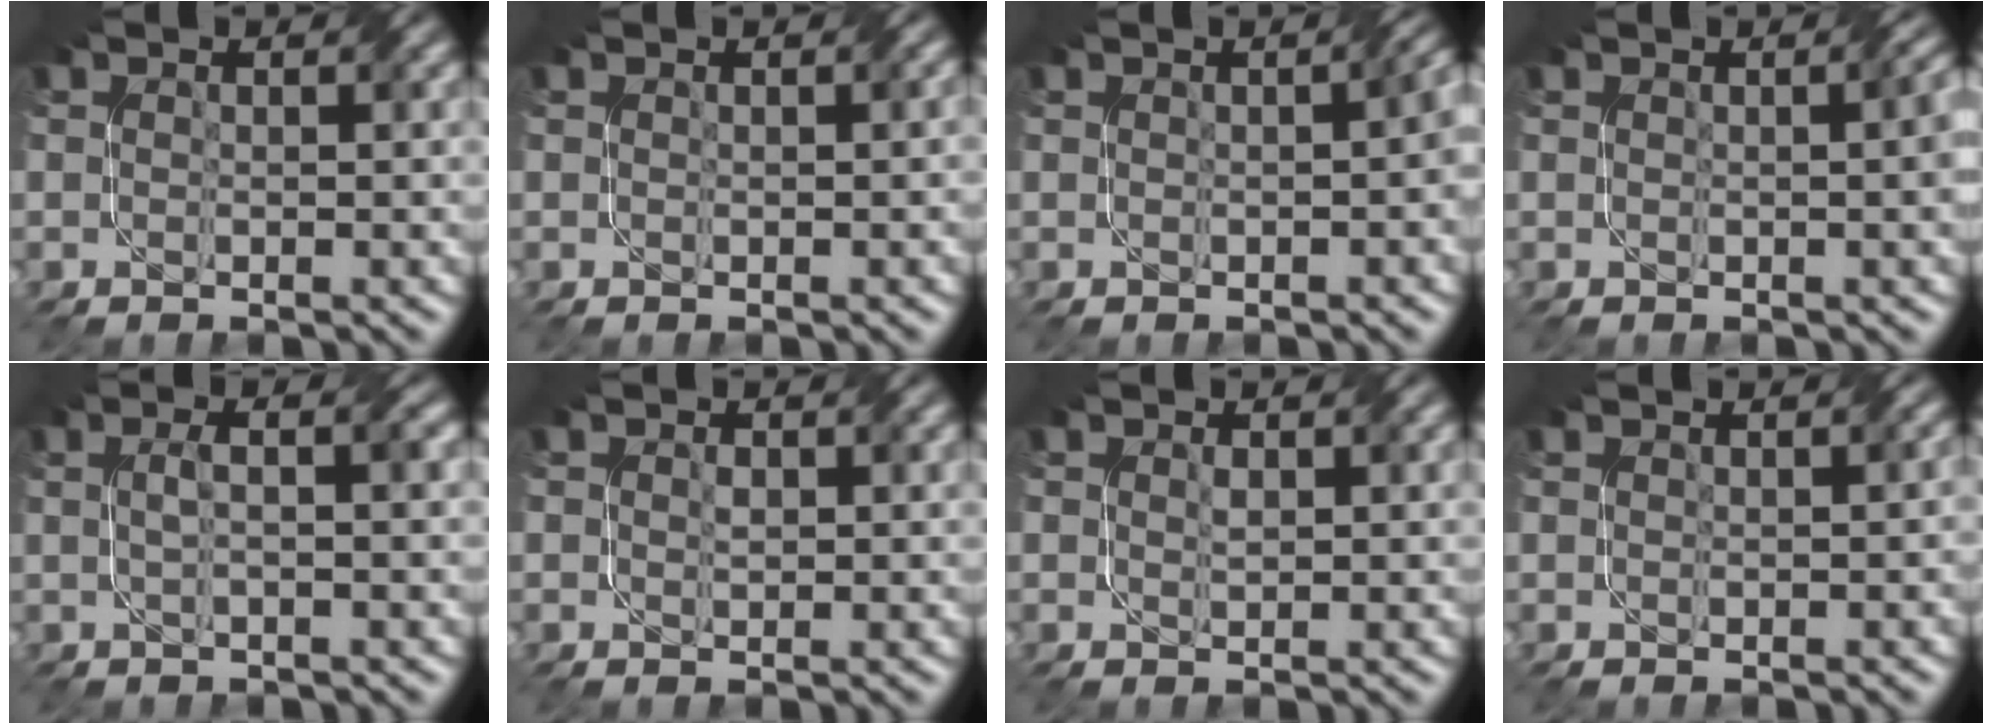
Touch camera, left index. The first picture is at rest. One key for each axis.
{"total": 0.6, "fx": 0.3, "fy": 0.1, "fz": 0.5, "tx": -0.007, "ty": 0.004, "tz": 0.001}
{"total": 3.0, "fx": -0.1, "fy": 1.0, "fz": 2.8, "tx": -0.024, "ty": 0.011, "tz": 0.005}
{"total": 3.7, "fx": 0.3, "fy": 1.3, "fz": 3.5, "tx": -0.023, "ty": 0.014, "tz": 0.003}
{"total": 2.7, "fx": 0.4, "fy": 0.8, "fz": 2.6, "tx": -0.042, "ty": 0.012, "tz": 0.004}
{"total": 1.2, "fx": 0.2, "fy": 0.8, "fz": 0.8, "tx": -0.010, "ty": -0.003, "tz": 0.006}
{"total": 1.1, "fx": 0.3, "fy": 0.6, "fz": 0.9, "tx": -0.014, "ty": -0.003, "tz": 0.009}
{"total": 1.0, "fx": 0.3, "fy": 0.4, "fz": 0.9, "tx": -0.009, "ty": 0.003, "tz": 0.002}